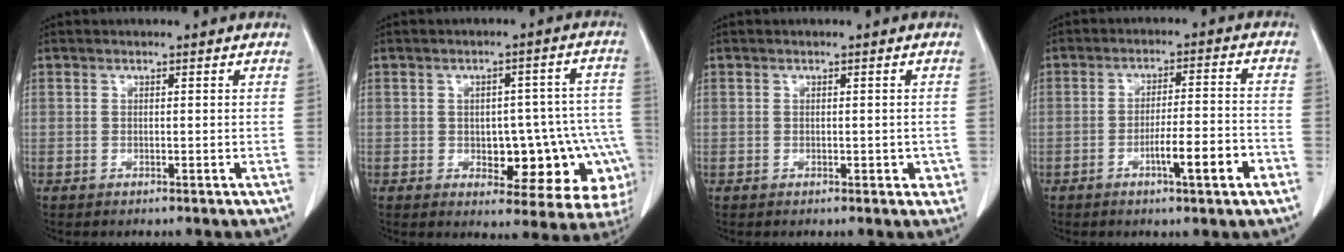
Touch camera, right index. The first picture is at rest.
{"total": 15.4, "force": [-4.4, 7.4, 12.8], "torque": [-0.085, 0.035, -0.039]}
{"total": 2.1, "force": [-0.4, 1.3, 1.5], "torque": [-0.008, 0.004, -0.003]}
{"total": 8.1, "force": [-3.7, 0.5, 7.1], "torque": [-0.109, 0.005, -0.055]}